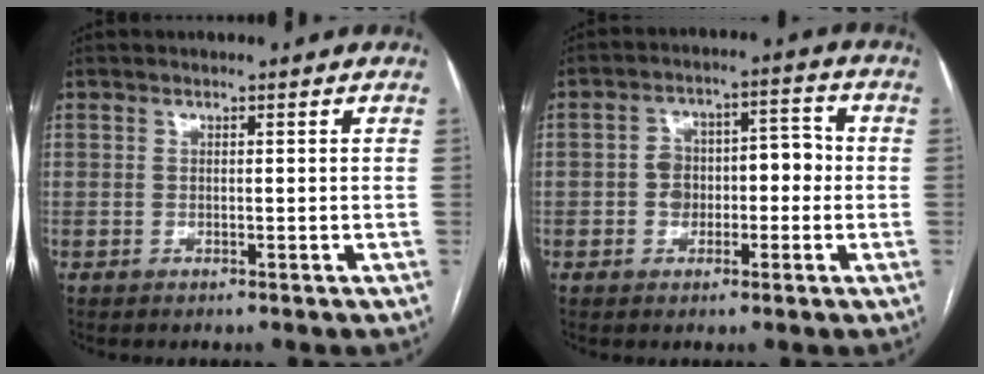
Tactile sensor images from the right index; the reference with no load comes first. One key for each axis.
{"total": 7.0, "fx": -0.9, "fy": 4.6, "fz": 5.2, "tx": -0.079, "ty": 0.041, "tz": -0.011}